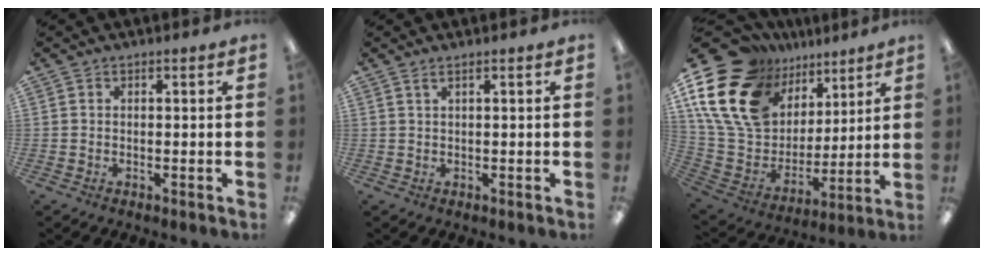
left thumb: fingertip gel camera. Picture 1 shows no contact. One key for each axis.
{"total": 1.2, "fx": 0.8, "fy": 0.0, "fz": 1.0, "tx": -0.021, "ty": 0.000, "tz": 0.014}
{"total": 22.0, "fx": 11.4, "fy": 14.7, "fz": 11.7, "tx": -0.262, "ty": -0.060, "tz": 0.223}